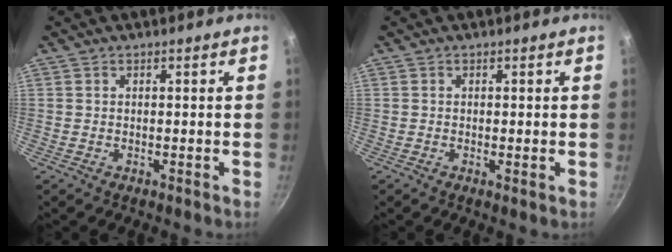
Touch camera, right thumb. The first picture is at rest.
{"total": 0.9, "force": [-0.1, 0.2, 0.9], "torque": [-0.018, -0.004, -0.005]}